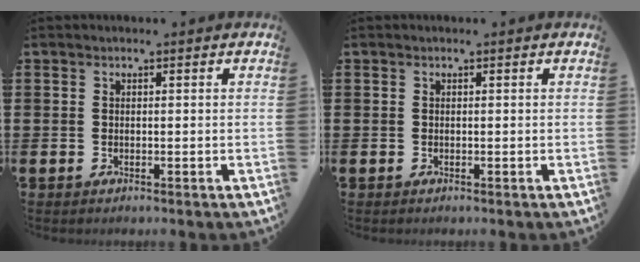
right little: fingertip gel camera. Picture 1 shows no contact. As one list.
[{"total": 0.0}]